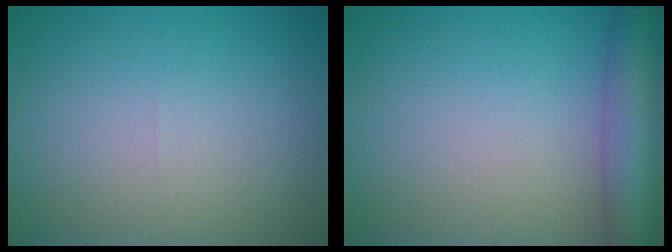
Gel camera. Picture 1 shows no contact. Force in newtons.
{"total": 6.3, "press": 6.3, "slide": 0.2}